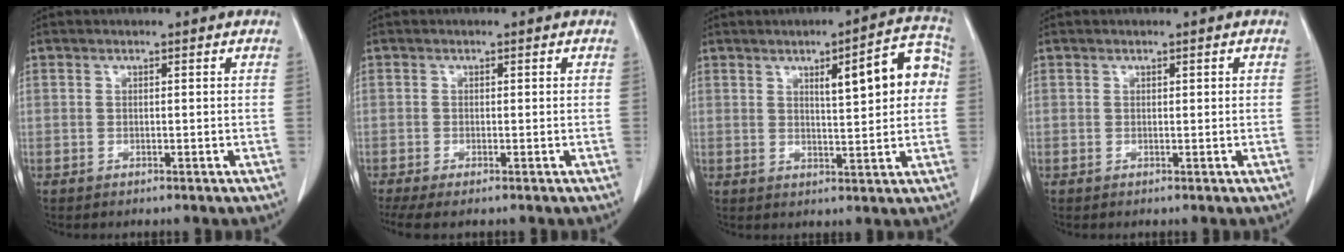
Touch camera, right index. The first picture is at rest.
{"total": 3.9, "force": [-2.8, 0.7, 2.6], "torque": [-0.050, -0.005, -0.049]}
{"total": 9.9, "force": [2.2, 2.1, 9.4], "torque": [-0.122, 0.024, 0.029]}
{"total": 0.5, "force": [0.2, 0.2, 0.5], "torque": [-0.006, 0.001, 0.003]}